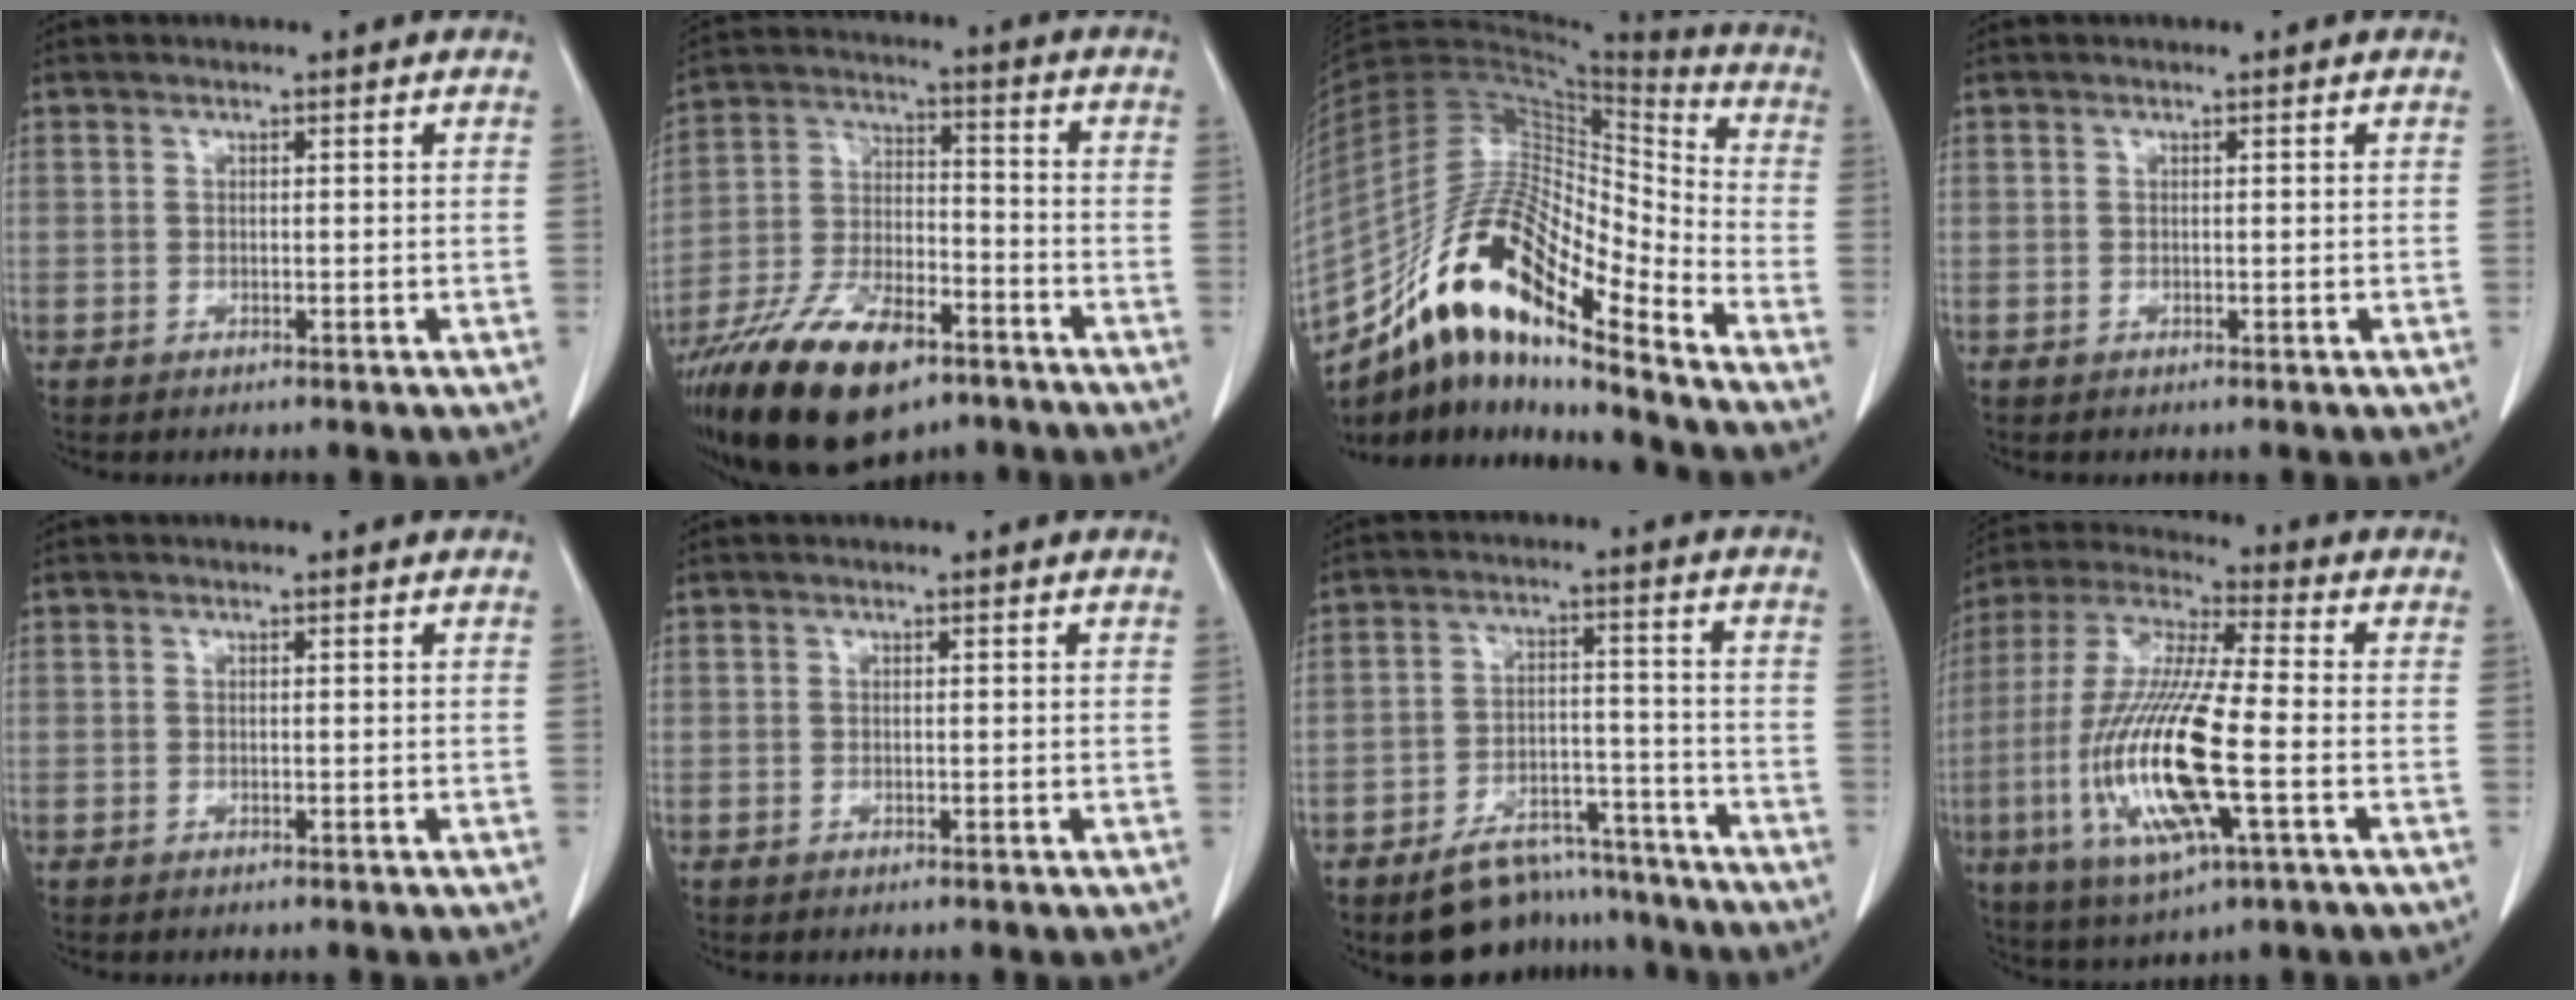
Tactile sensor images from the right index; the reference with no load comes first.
{"total": 18.4, "force": [-12.2, 6.8, 11.9], "torque": [-0.248, -0.013, -0.217]}
{"total": 19.7, "force": [-13.2, 4.2, 13.9], "torque": [-0.276, 0.018, -0.235]}
{"total": 0.0}
{"total": 0.0}
{"total": 0.0}
{"total": 10.7, "force": [-9.5, 4.4, 2.3], "torque": [-0.014, 0.037, -0.145]}
{"total": 18.4, "force": [-4.4, 2.5, 17.7], "torque": [-0.377, -0.017, -0.079]}